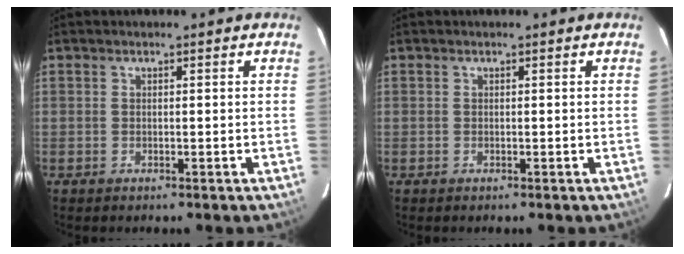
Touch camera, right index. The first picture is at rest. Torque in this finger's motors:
{"motor_torque": [0.00, 0.00, 0.00, 0.00]}